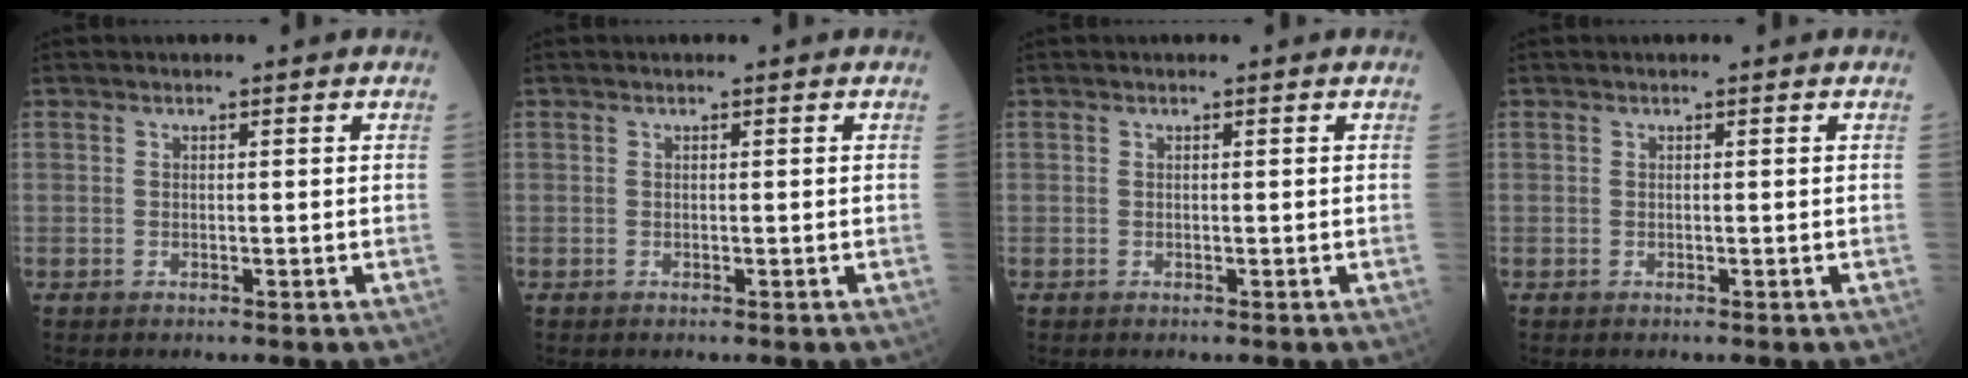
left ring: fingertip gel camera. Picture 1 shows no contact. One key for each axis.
{"total": 0.0}
{"total": 0.0}
{"total": 0.0}